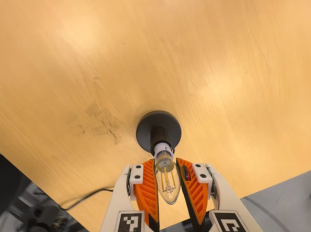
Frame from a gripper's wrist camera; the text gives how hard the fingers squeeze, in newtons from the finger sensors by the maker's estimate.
{"total": 13.1, "left": 12.9, "right": 13.3}